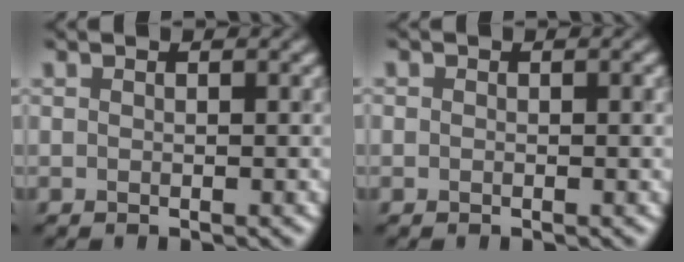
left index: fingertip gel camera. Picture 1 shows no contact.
{"total": 0.7, "force": [0.0, 0.5, 0.5], "torque": [-0.005, -0.003, -0.001]}